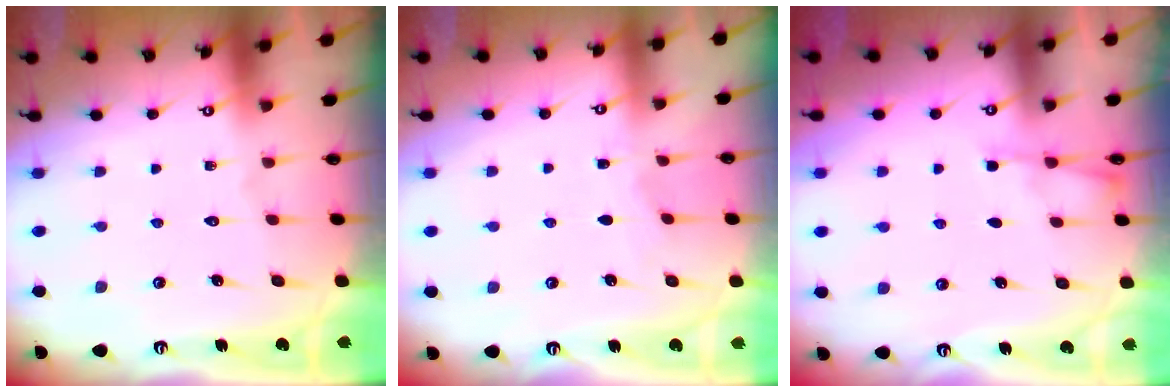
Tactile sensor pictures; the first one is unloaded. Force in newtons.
{"total": 3.0, "press": 2.9, "slide": 0.5}
{"total": 2.3, "press": 2.3, "slide": 0.3}